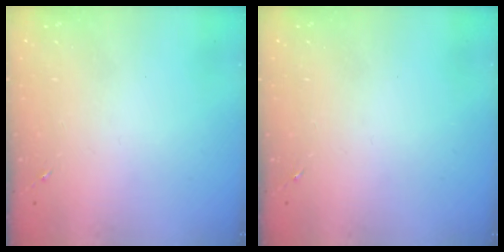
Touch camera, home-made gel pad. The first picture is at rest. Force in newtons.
{"total": 0.0}